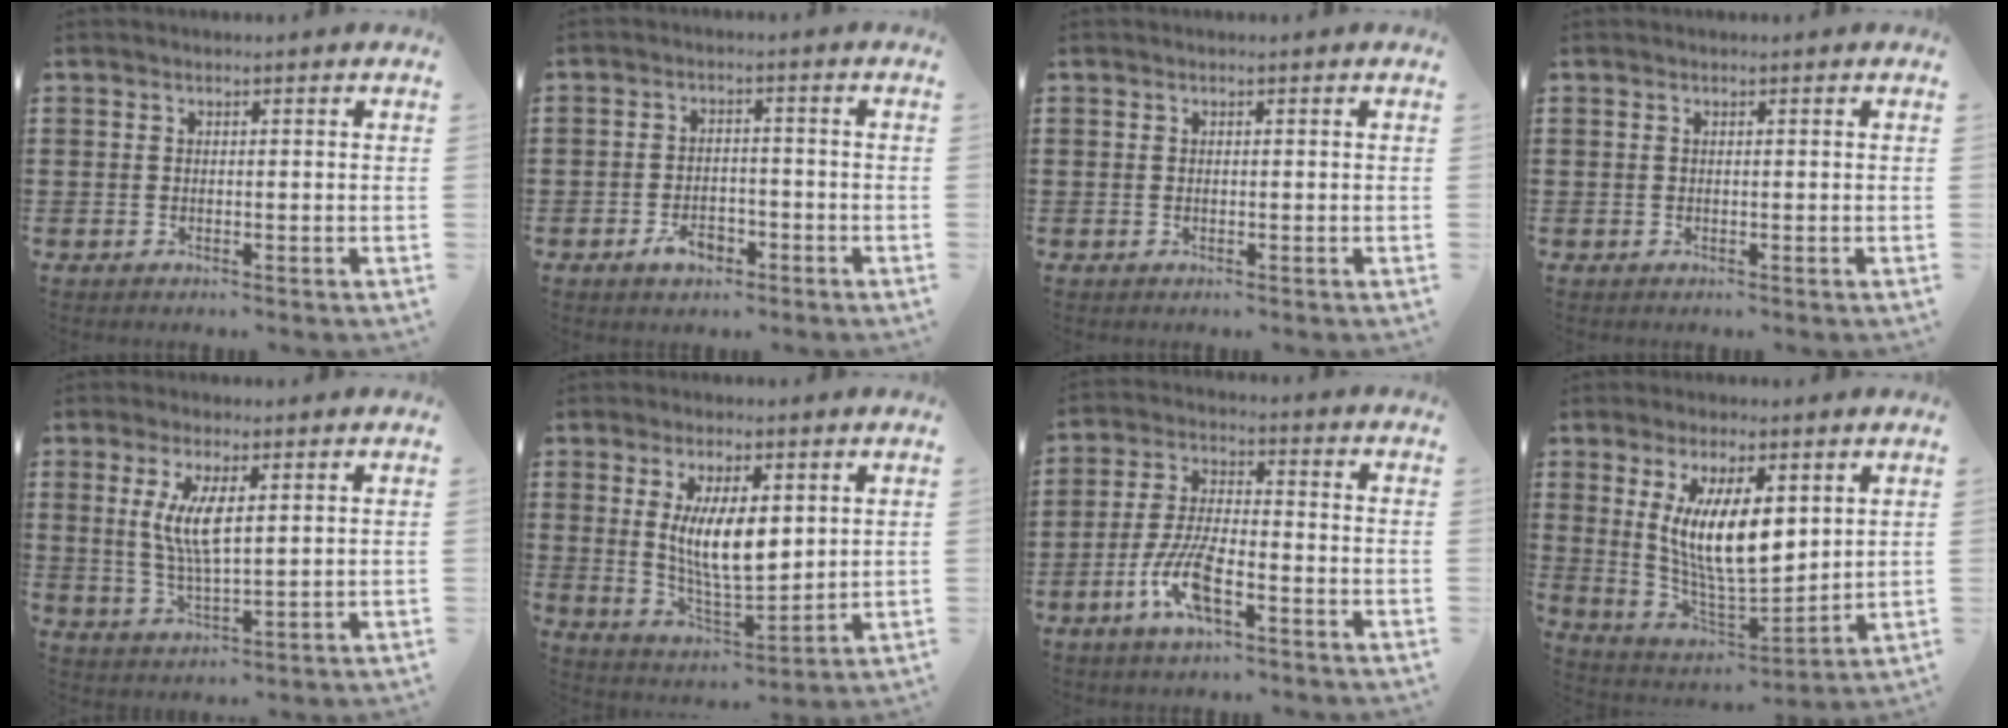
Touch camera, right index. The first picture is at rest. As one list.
[{"total": 3.6, "force": [-2.0, 2.1, 2.0], "torque": [-0.041, 0.003, -0.039]}, {"total": 0.0}, {"total": 0.0}, {"total": 6.6, "force": [1.7, 1.9, 6.0], "torque": [-0.129, 0.000, 0.027]}, {"total": 8.9, "force": [1.9, 3.4, 7.9], "torque": [-0.154, 0.001, 0.031]}, {"total": 8.5, "force": [-3.9, 2.8, 7.1], "torque": [-0.160, -0.008, -0.073]}, {"total": 10.3, "force": [3.0, 3.9, 9.0], "torque": [-0.198, -0.010, 0.049]}]